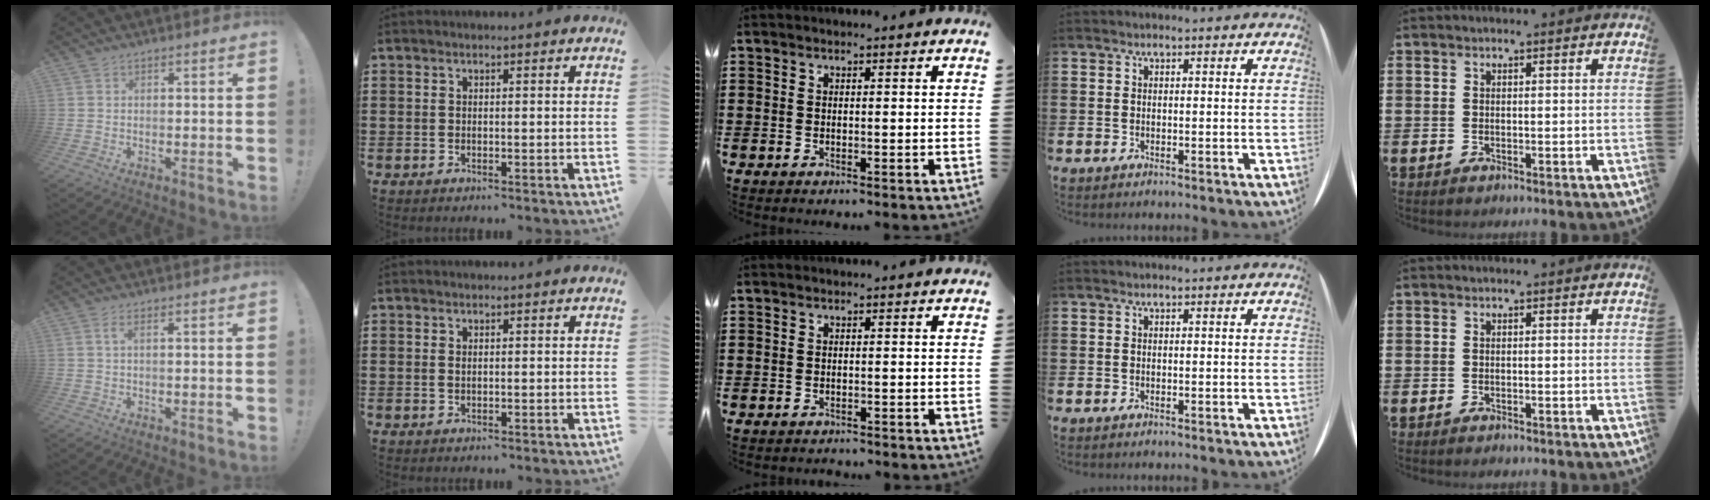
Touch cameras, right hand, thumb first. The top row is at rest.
{"thumb": {"total": 1.9, "force": [0.6, 0.2, 1.8], "torque": [-0.031, -0.001, 0.008]}, "index": {"total": 0.6, "force": [0.2, 0.3, 0.5], "torque": [-0.011, 0.002, 0.003]}, "middle": {"total": 0.6, "force": [-0.6, 0.0, 0.0], "torque": [0.000, 0.000, -0.013]}}